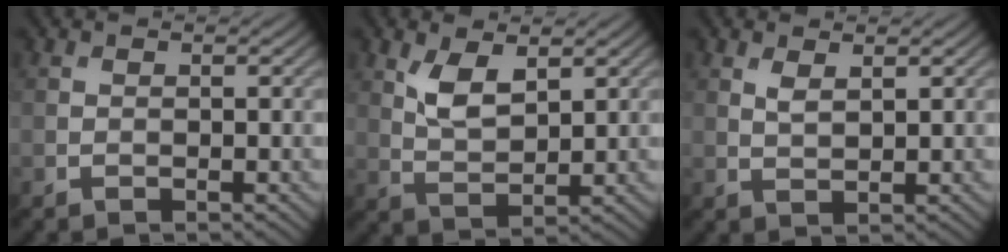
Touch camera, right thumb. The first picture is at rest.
{"total": 4.8, "force": [2.4, 2.2, 3.6], "torque": [-0.082, -0.006, 0.049]}
{"total": 1.8, "force": [1.1, 0.6, 1.3], "torque": [-0.033, -0.003, 0.026]}